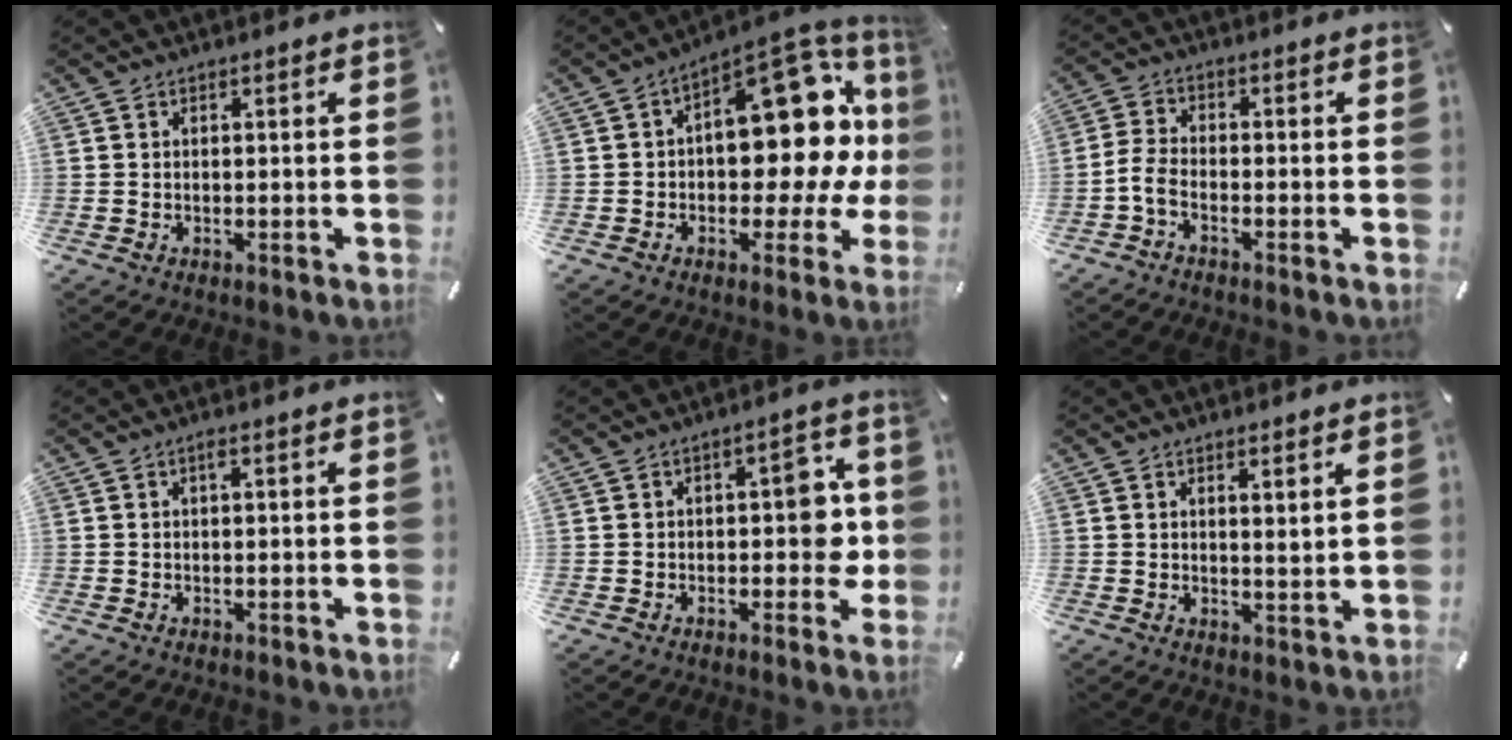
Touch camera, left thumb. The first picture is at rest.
{"total": 22.6, "force": [4.6, 12.4, 18.3], "torque": [-0.218, -0.050, 0.081]}
{"total": 4.2, "force": [-2.4, 2.0, 2.8], "torque": [-0.068, 0.005, -0.046]}
{"total": 1.1, "force": [0.2, 0.2, 1.1], "torque": [-0.023, 0.001, 0.003]}
{"total": 9.7, "force": [-0.3, 5.7, 7.9], "torque": [-0.088, 0.006, -0.009]}
{"total": 2.3, "force": [1.9, -0.4, 1.3], "torque": [-0.027, -0.011, 0.033]}